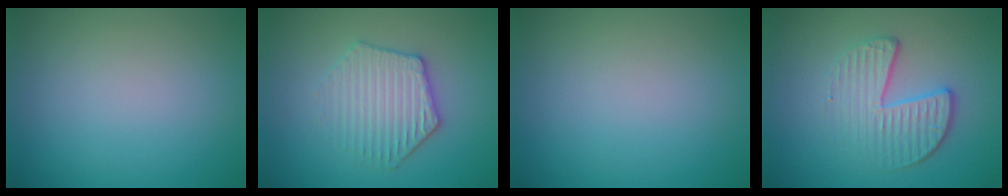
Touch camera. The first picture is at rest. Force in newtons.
{"total": 3.8, "press": 3.7, "slide": 1.2}
{"total": 0.0}
{"total": 3.9, "press": 3.0, "slide": 2.6}